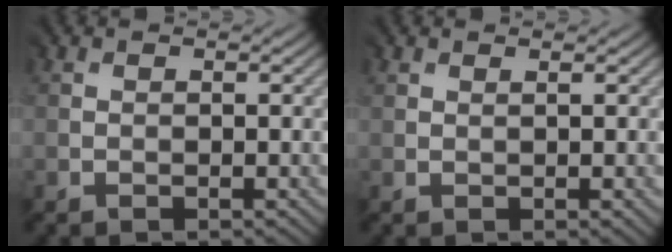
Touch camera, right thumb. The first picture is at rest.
{"total": 0.9, "force": [0.7, -0.3, 0.4], "torque": [-0.007, 0.002, 0.013]}